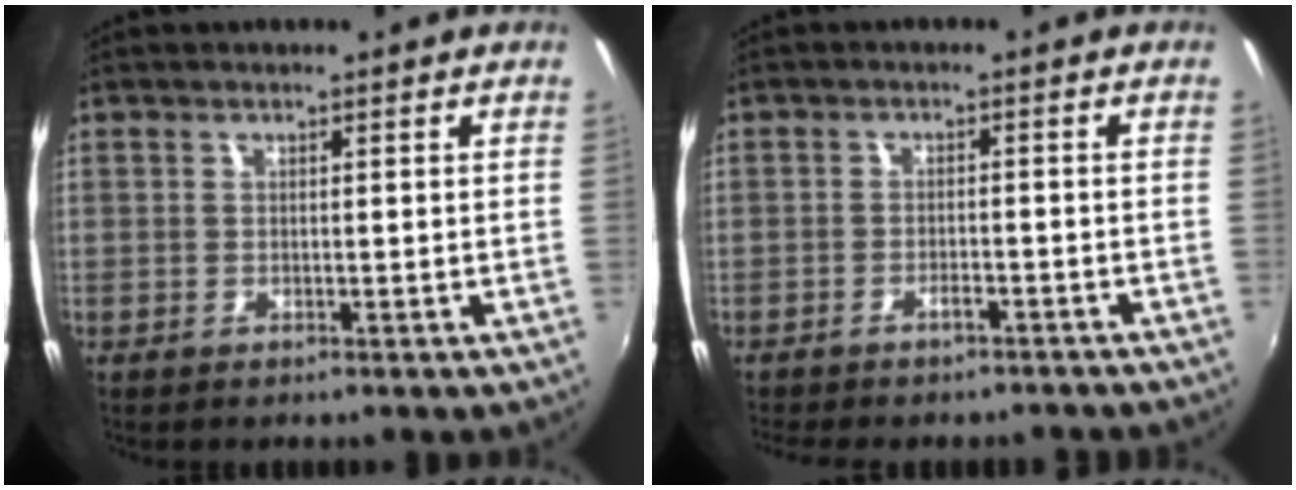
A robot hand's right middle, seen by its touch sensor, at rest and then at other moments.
{"total": 5.9, "force": [-5.1, 1.8, 2.3], "torque": [-0.055, -0.009, -0.070]}